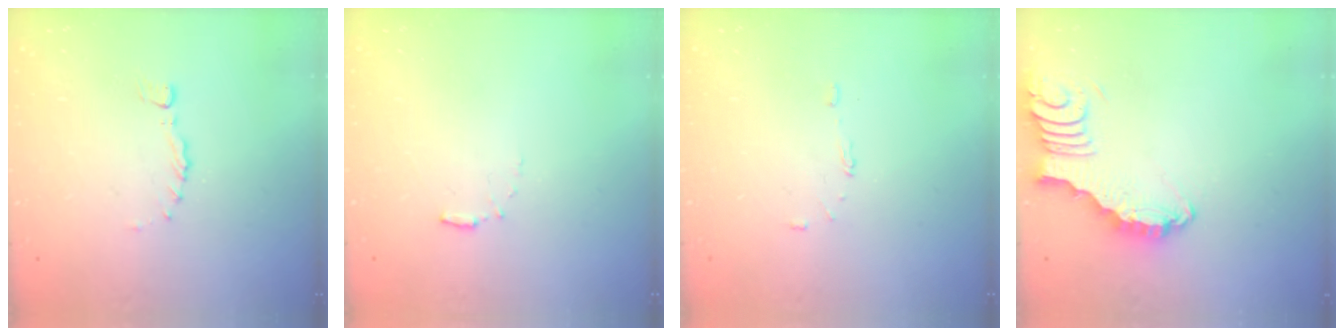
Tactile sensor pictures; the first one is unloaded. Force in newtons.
{"total": 5.6, "press": 5.6, "slide": 0.5}
{"total": 5.9, "press": 5.9, "slide": 0.5}
{"total": 3.0, "press": 2.9, "slide": 0.3}